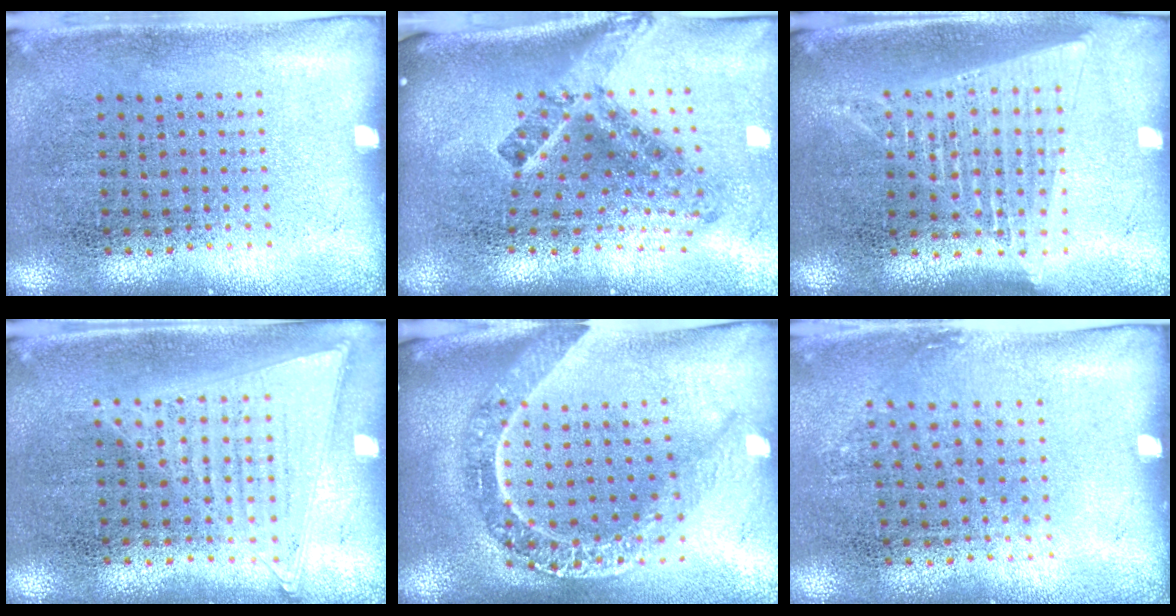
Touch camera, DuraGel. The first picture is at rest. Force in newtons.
{"total": 2.9, "press": 1.7, "slide": 2.3}
{"total": 1.6, "press": 1.4, "slide": 0.7}
{"total": 1.0, "press": 1.0, "slide": 0.4}
{"total": 2.5, "press": 2.0, "slide": 1.5}
{"total": 0.8, "press": 0.7, "slide": 0.5}